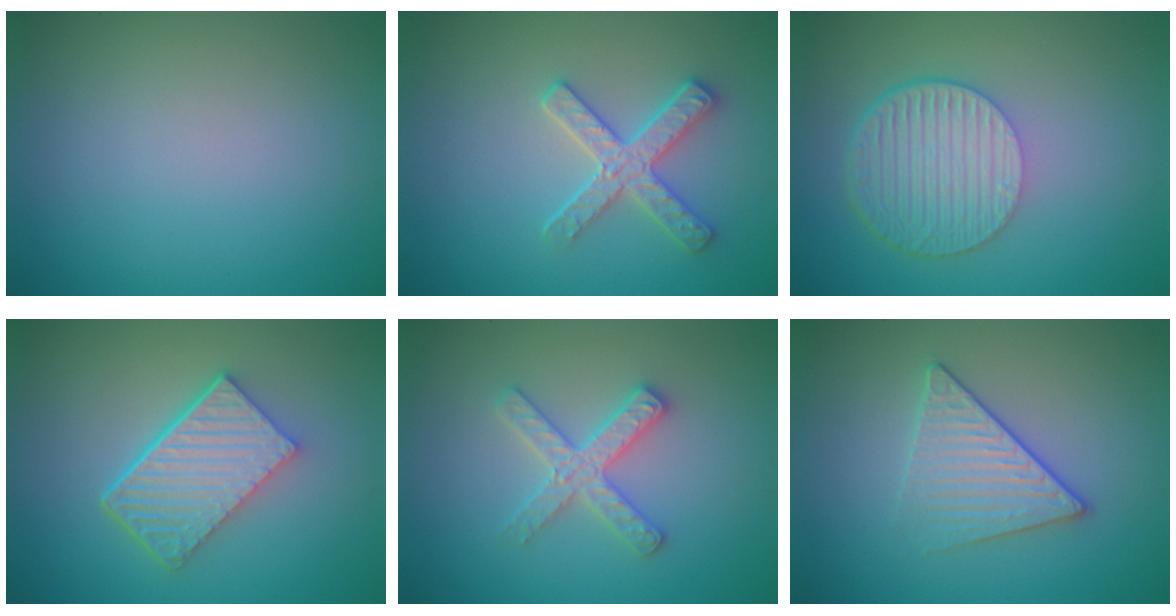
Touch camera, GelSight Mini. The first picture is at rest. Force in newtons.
{"total": 3.0, "press": 2.9, "slide": 0.7}
{"total": 6.5, "press": 4.5, "slide": 4.7}
{"total": 6.2, "press": 4.3, "slide": 4.4}
{"total": 3.2, "press": 3.1, "slide": 0.4}
{"total": 3.2, "press": 3.0, "slide": 1.2}